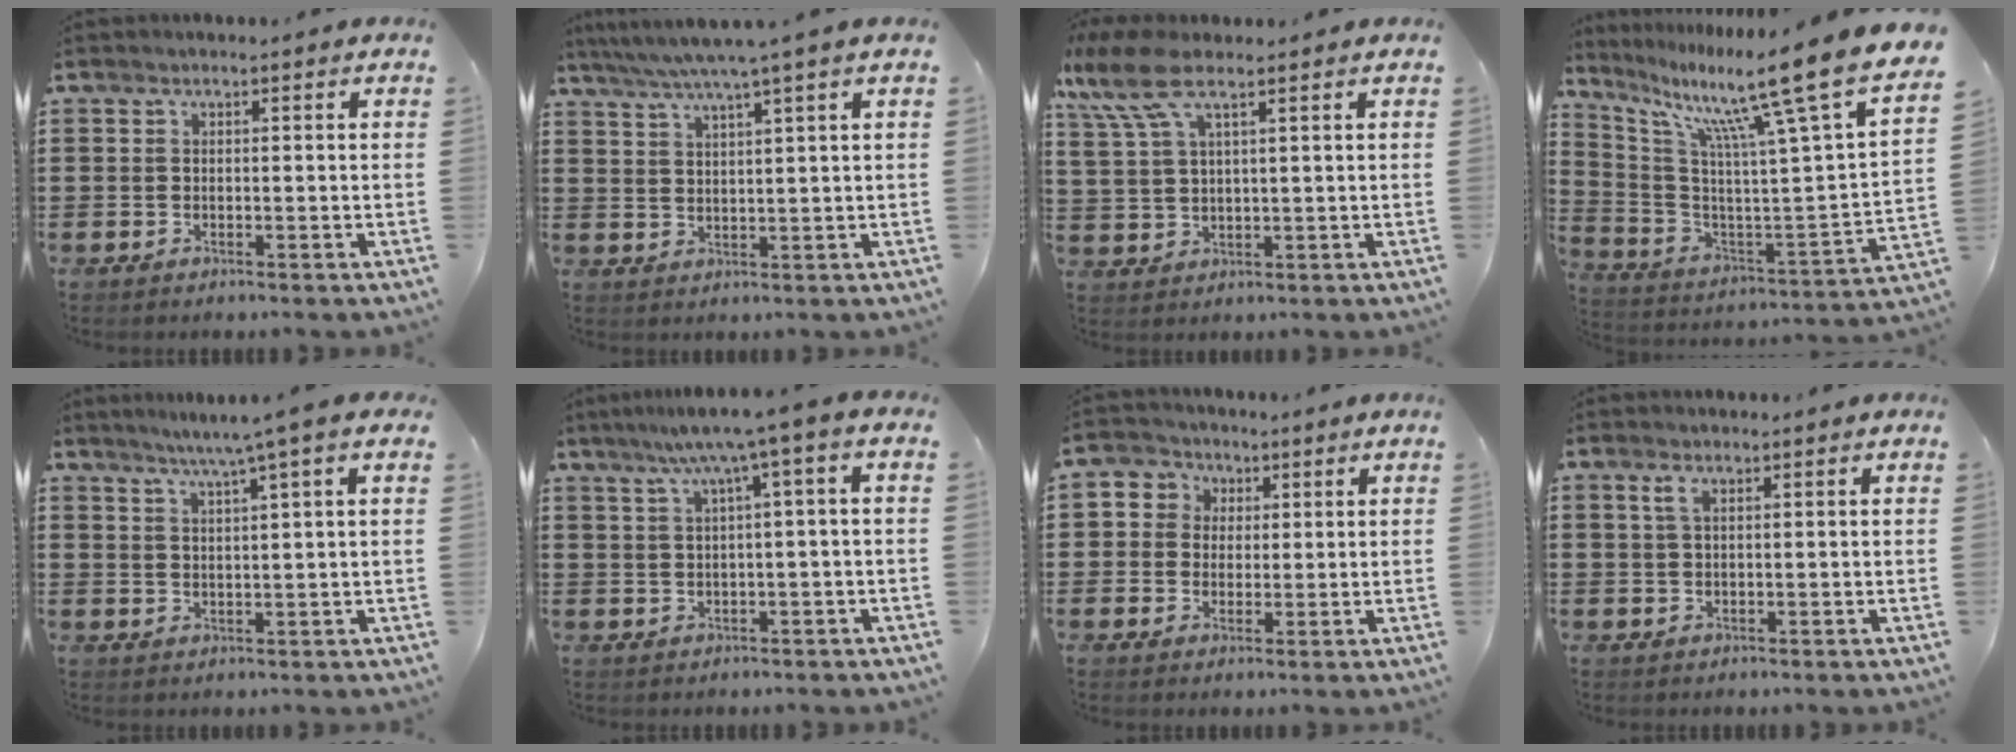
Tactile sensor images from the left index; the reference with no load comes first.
{"total": 4.5, "force": [3.3, -0.9, 3.0], "torque": [-0.066, -0.015, 0.053]}
{"total": 8.0, "force": [5.0, 2.6, 5.7], "torque": [-0.139, -0.006, 0.089]}
{"total": 15.1, "force": [10.0, 0.2, 11.4], "torque": [-0.213, -0.080, 0.143]}
{"total": 4.5, "force": [2.8, -0.7, 3.5], "torque": [-0.073, -0.008, 0.045]}
{"total": 5.4, "force": [1.8, -0.4, 5.1], "torque": [-0.102, -0.005, 0.023]}
{"total": 3.7, "force": [1.0, 3.6, -0.1], "torque": [-0.020, 0.013, 0.014]}
{"total": 1.9, "force": [0.8, 0.6, 1.6], "torque": [-0.035, 0.003, 0.014]}